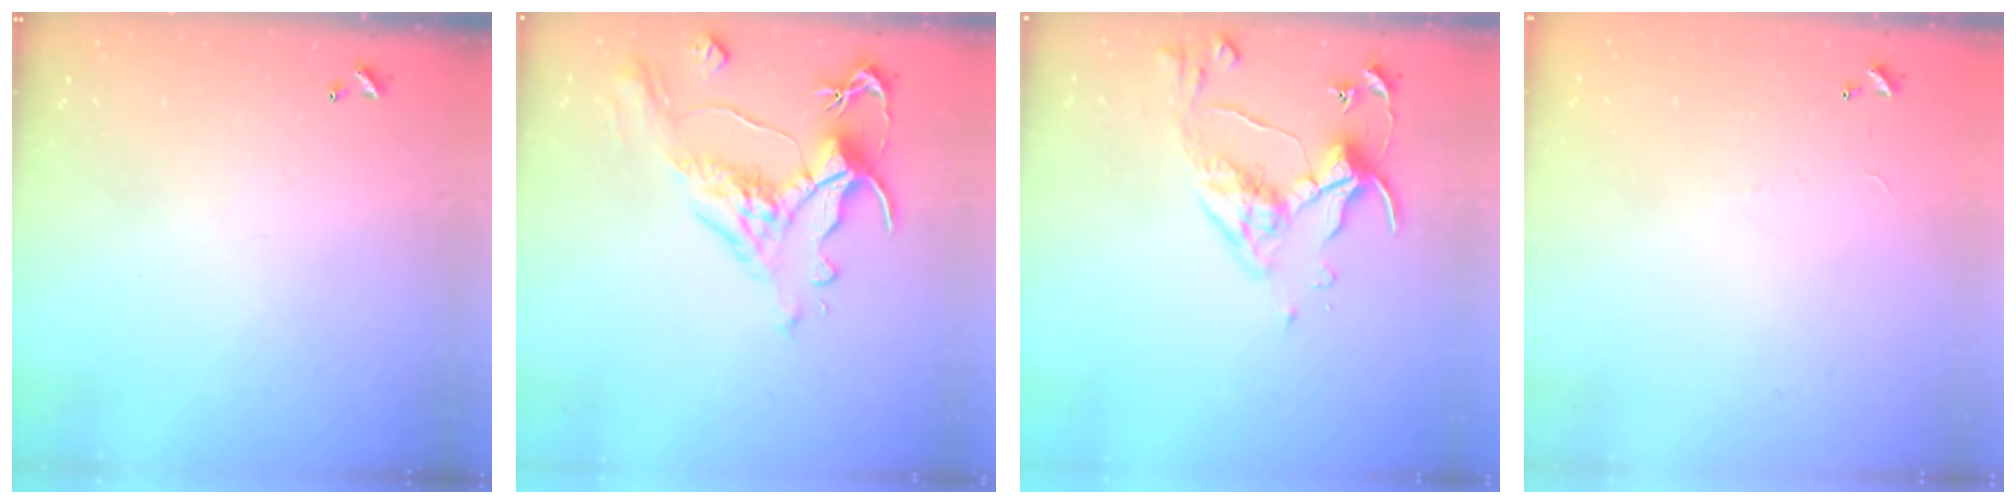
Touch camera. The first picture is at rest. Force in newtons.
{"total": 1.5, "press": 0.1, "slide": 1.5}
{"total": 5.3, "press": 5.2, "slide": 1.0}
{"total": 8.0, "press": 7.9, "slide": 0.5}